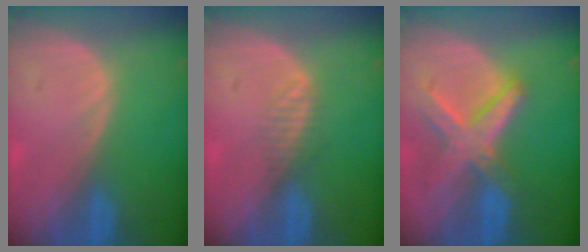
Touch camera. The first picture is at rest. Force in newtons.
{"total": 2.0, "press": 1.8, "slide": 0.8}
{"total": 8.3, "press": 7.1, "slide": 4.3}